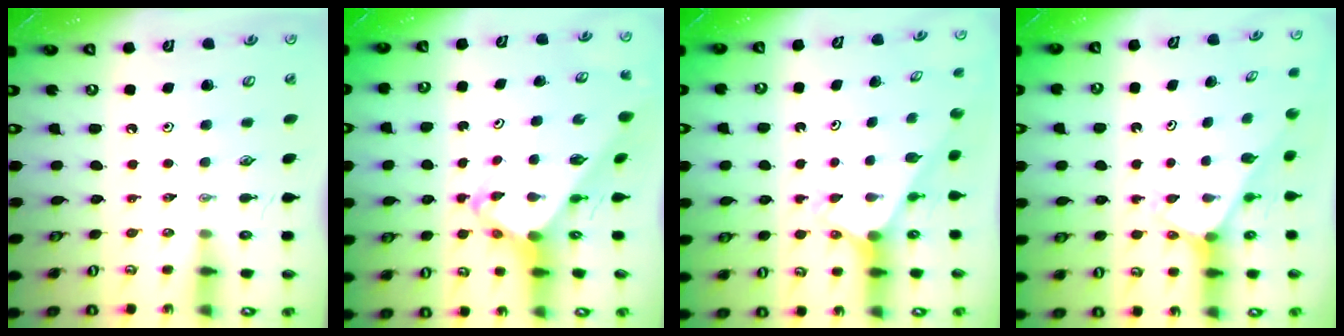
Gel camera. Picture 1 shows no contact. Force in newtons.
{"total": 6.4, "press": 6.4, "slide": 0.4}
{"total": 2.4, "press": 2.4, "slide": 0.2}
{"total": 2.5, "press": 2.5, "slide": 0.2}